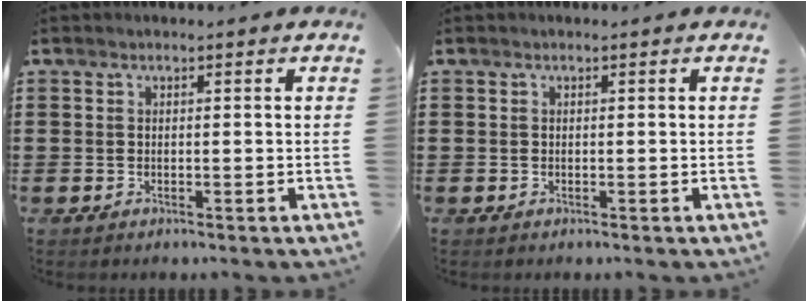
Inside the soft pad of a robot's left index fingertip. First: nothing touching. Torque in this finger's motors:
{"motor_torque": [-0.02, 0.01, 0.00, 0.00]}